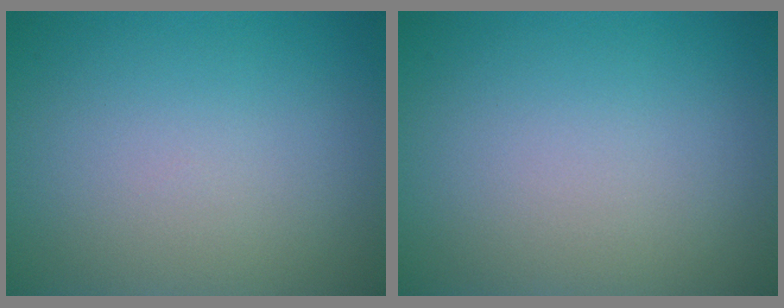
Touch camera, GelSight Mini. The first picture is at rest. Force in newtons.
{"total": 0.0}